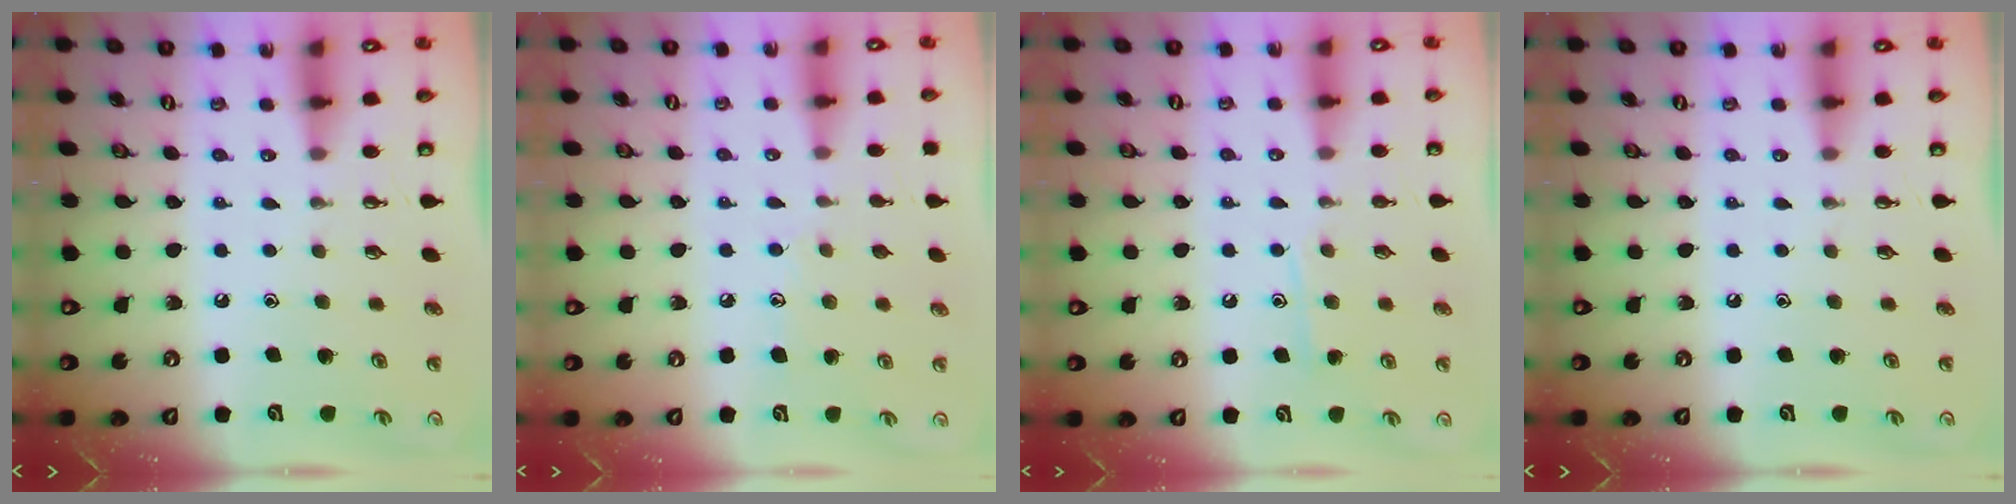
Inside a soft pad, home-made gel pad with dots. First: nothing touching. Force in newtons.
{"total": 6.6, "press": 6.5, "slide": 0.7}
{"total": 7.4, "press": 7.3, "slide": 0.6}
{"total": 0.0}